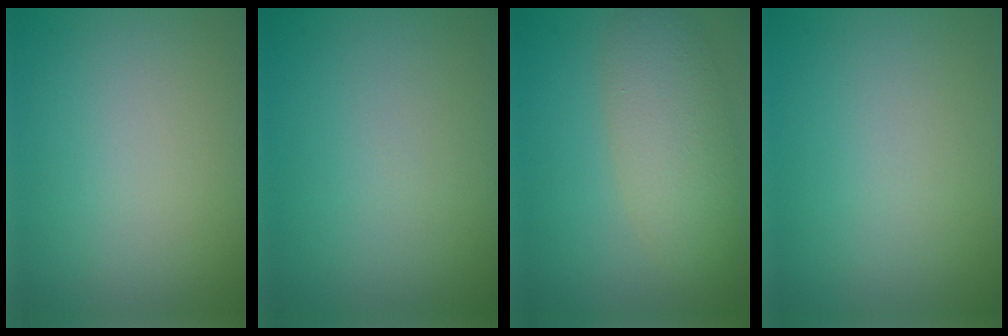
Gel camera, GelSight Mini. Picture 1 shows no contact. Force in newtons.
{"total": 0.0}
{"total": 5.0, "press": 5.0, "slide": 0.3}
{"total": 0.0}